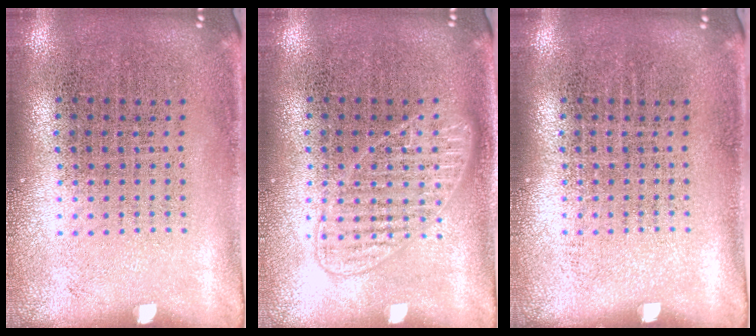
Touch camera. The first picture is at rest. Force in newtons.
{"total": 2.4, "press": 2.3, "slide": 0.4}
{"total": 0.0}